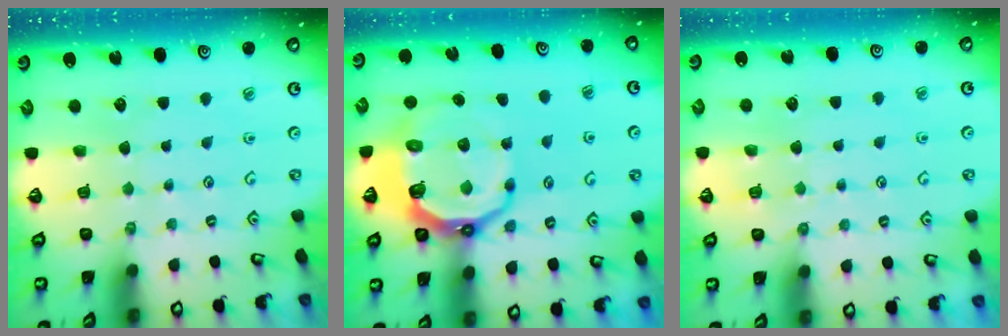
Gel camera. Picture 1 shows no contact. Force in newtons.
{"total": 13.2, "press": 12.4, "slide": 4.4}
{"total": 3.4, "press": 3.3, "slide": 0.5}